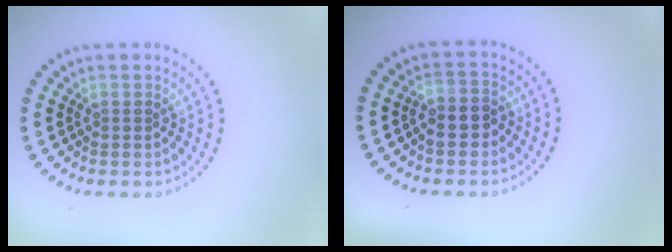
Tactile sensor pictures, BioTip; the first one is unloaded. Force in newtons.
{"total": 2.0, "press": 1.9, "slide": 0.6}